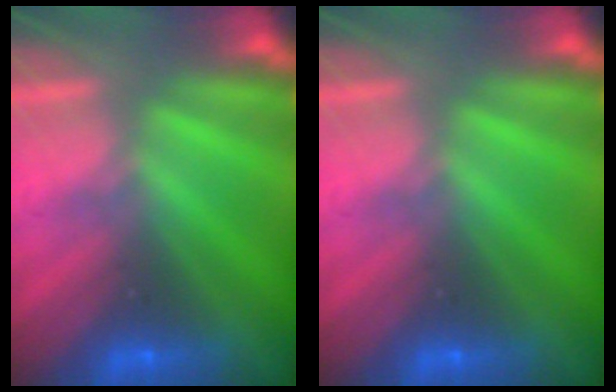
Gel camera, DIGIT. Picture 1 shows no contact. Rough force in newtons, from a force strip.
{"total": 0.0}